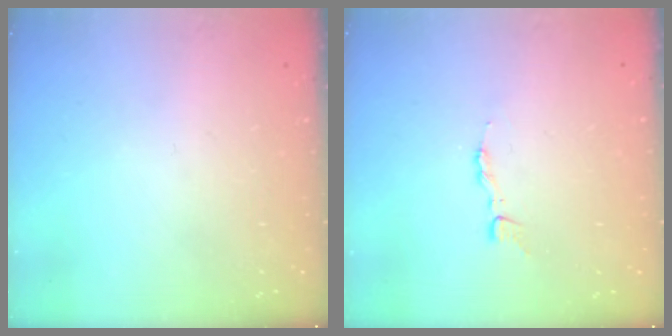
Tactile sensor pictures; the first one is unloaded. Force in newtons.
{"total": 3.7, "press": 3.7, "slide": 0.1}